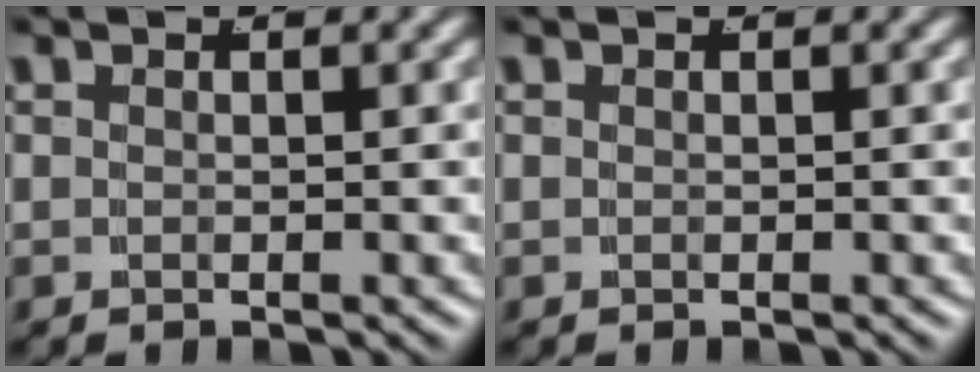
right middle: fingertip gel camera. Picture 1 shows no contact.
{"total": 0.0}